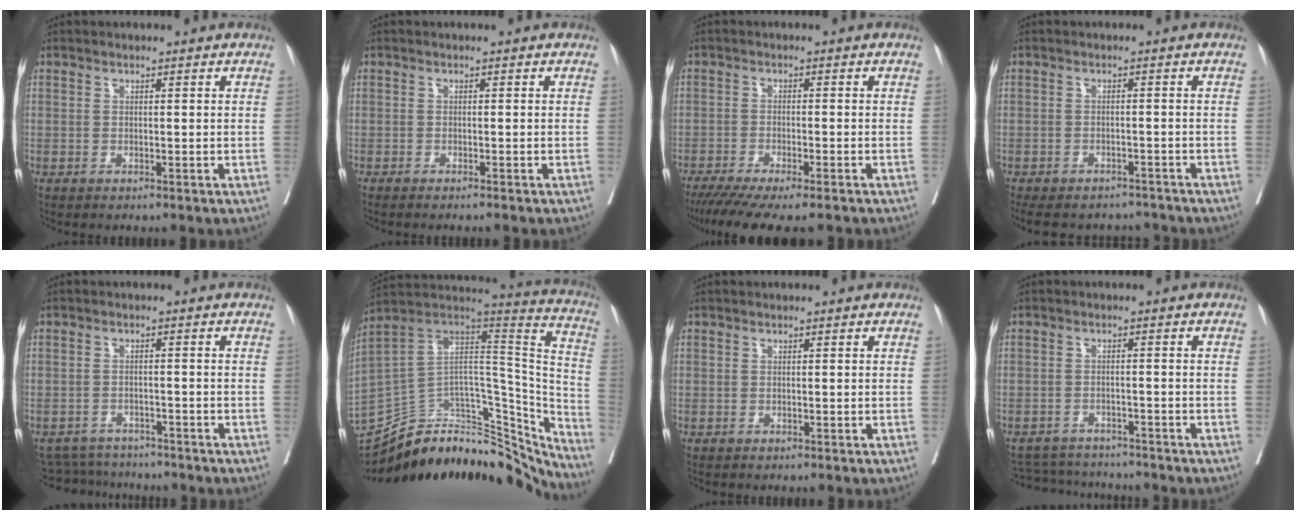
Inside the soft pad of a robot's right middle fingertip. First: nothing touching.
{"total": 3.6, "force": [-3.1, -0.3, 1.7], "torque": [-0.013, -0.001, -0.040]}
{"total": 12.6, "force": [-10.5, 1.2, 6.8], "torque": [-0.098, -0.026, -0.157]}
{"total": 12.3, "force": [-11.0, 4.3, 3.5], "torque": [-0.080, 0.003, -0.139]}
{"total": 6.5, "force": [-6.4, 1.3, 0.0], "torque": [0.001, 0.007, -0.094]}
{"total": 33.6, "force": [-29.3, 10.7, 12.5], "torque": [-0.150, 0.019, -0.416]}
{"total": 0.0}
{"total": 7.8, "force": [-7.6, 1.4, 0.9], "torque": [-0.015, 0.007, -0.111]}